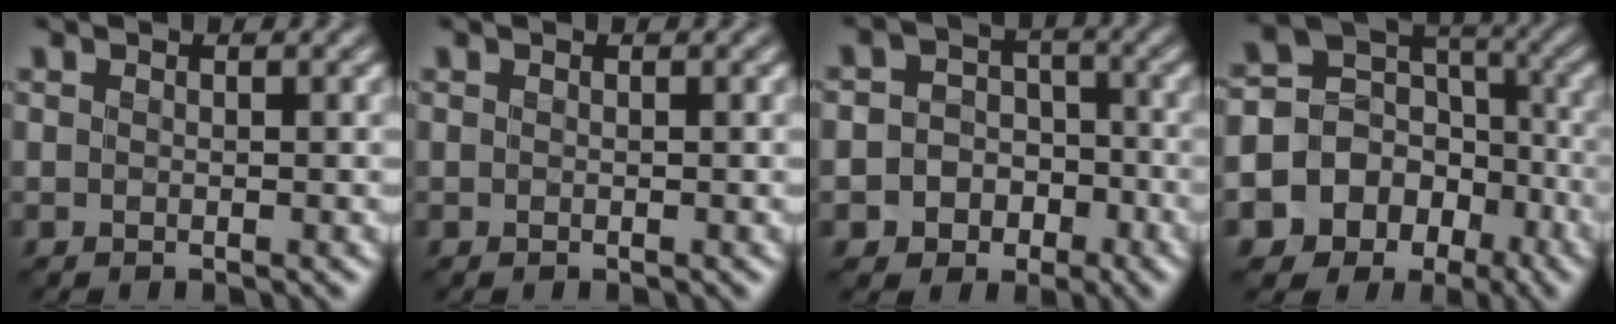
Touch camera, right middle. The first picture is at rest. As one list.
[{"total": 0.0}, {"total": 5.8, "force": [-2.6, 5.0, 1.3], "torque": [-0.003, 0.004, -0.059]}, {"total": 13.7, "force": [-6.8, 11.4, 3.7], "torque": [-0.077, -0.027, -0.114]}]